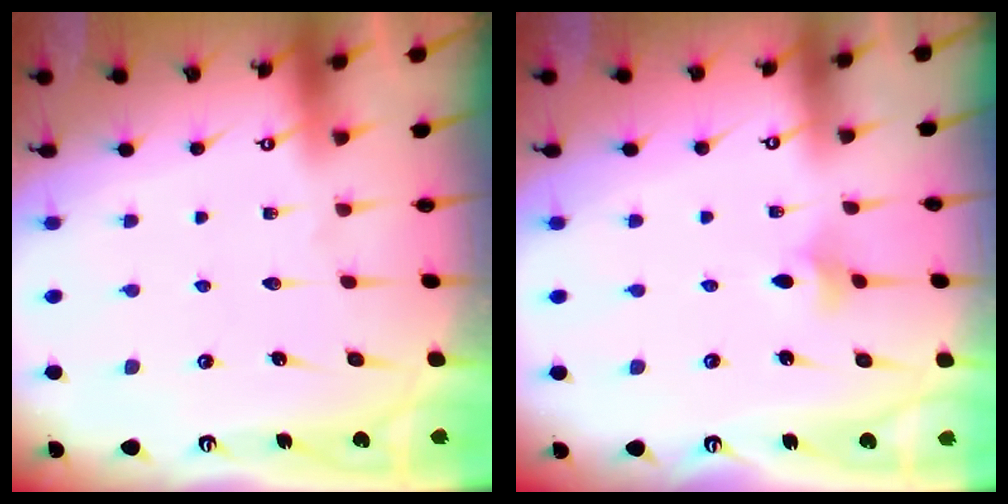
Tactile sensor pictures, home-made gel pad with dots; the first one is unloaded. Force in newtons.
{"total": 2.9, "press": 2.8, "slide": 0.6}